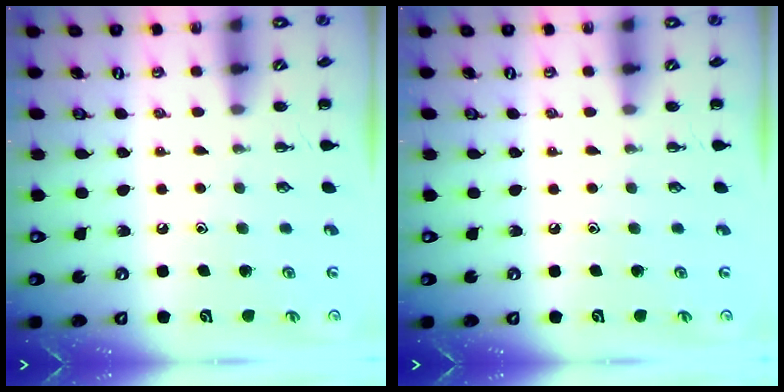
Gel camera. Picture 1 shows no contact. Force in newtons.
{"total": 0.0}